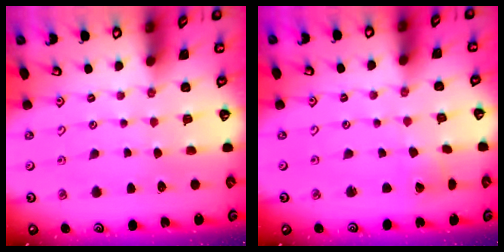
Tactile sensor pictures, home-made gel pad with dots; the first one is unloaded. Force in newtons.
{"total": 2.0, "press": 2.0, "slide": 0.2}